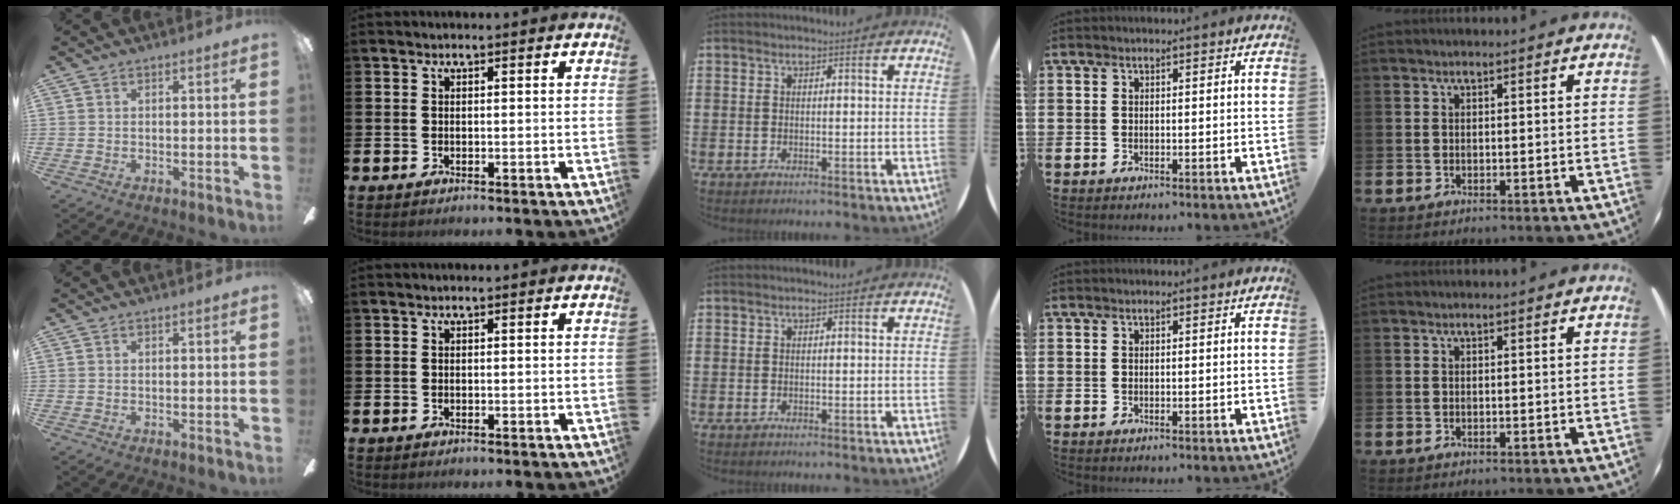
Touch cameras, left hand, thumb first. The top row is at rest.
{}